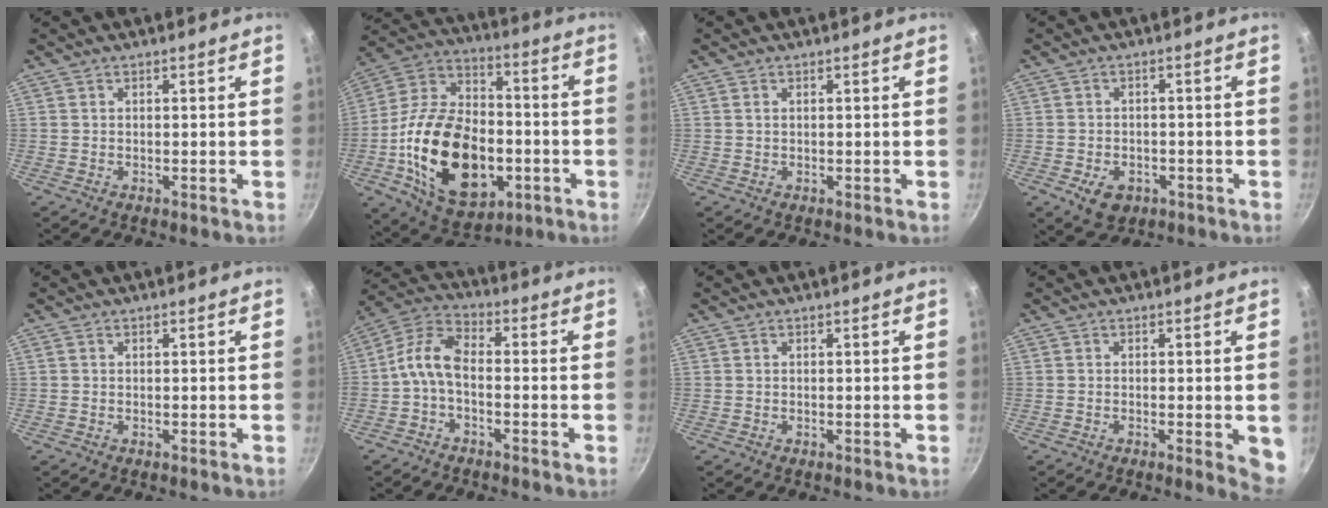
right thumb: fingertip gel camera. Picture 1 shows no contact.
{"total": 26.8, "force": [-5.9, 17.0, 19.9], "torque": [-0.327, 0.036, -0.096]}
{"total": 0.6, "force": [0.2, 0.4, 0.4], "torque": [-0.009, 0.001, 0.004]}
{"total": 5.9, "force": [-2.4, 4.2, 3.4], "torque": [-0.044, 0.010, -0.027]}
{"total": 0.0}
{"total": 8.2, "force": [-2.3, 4.1, 6.7], "torque": [-0.145, 0.041, -0.060]}
{"total": 0.0}
{"total": 4.5, "force": [-0.9, 1.2, 4.2], "torque": [-0.037, -0.003, -0.011]}